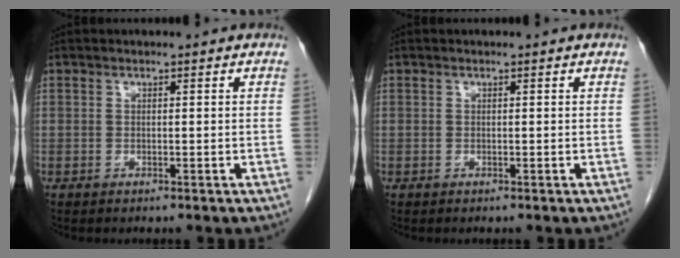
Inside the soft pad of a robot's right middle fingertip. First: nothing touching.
{"total": 0.0}